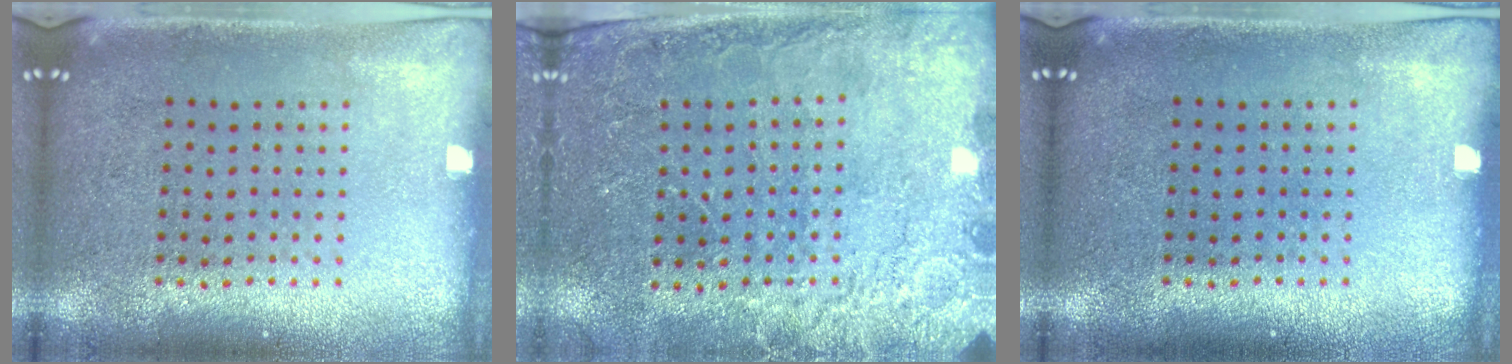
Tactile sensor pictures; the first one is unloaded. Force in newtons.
{"total": 2.6, "press": 2.5, "slide": 0.5}
{"total": 0.0}